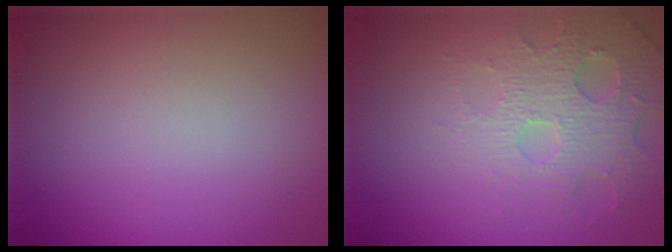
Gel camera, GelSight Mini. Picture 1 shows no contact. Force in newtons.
{"total": 4.9, "press": 3.4, "slide": 3.5}